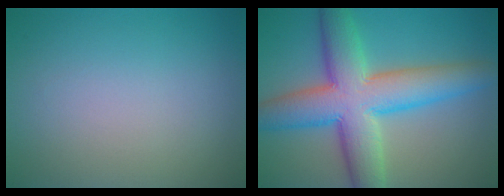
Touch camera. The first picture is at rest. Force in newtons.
{"total": 10.2, "press": 10.2, "slide": 0.2}